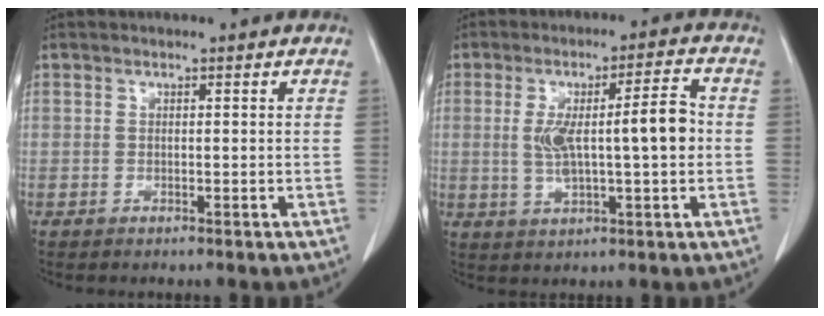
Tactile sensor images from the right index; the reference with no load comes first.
{"total": 9.9, "force": [0.2, 1.9, 9.7], "torque": [-0.167, 0.022, 0.008]}